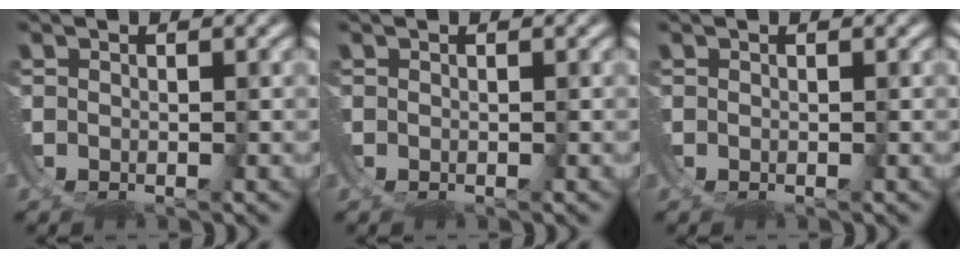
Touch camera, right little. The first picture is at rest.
{"total": 0.0}
{"total": 0.0}